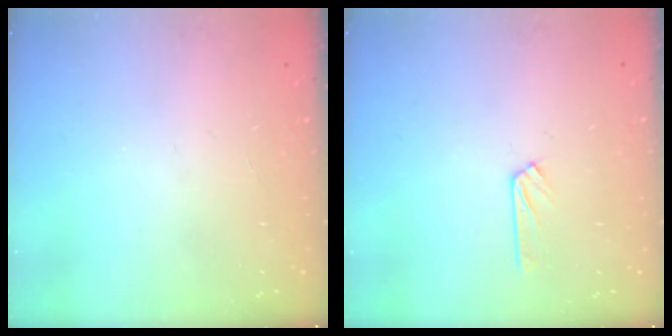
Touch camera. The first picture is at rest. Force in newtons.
{"total": 4.5, "press": 4.4, "slide": 0.6}